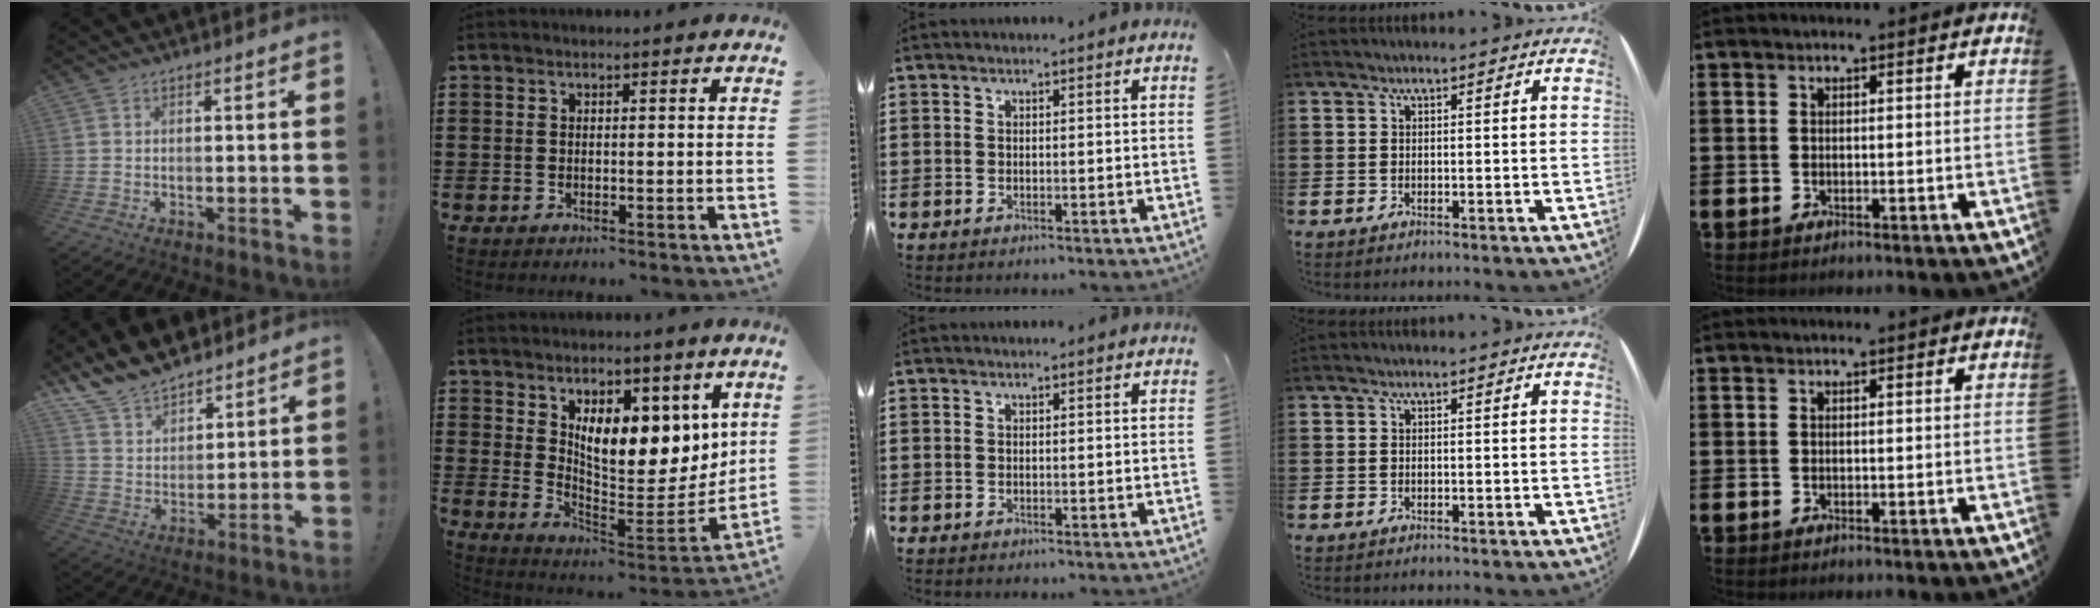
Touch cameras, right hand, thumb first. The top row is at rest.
{"thumb": {"total": 12.3, "force": [10.9, 4.9, 2.6], "torque": [-0.074, -0.082, 0.210]}, "index": {"total": 9.3, "force": [5.8, 4.6, 5.7], "torque": [-0.086, -0.049, 0.100]}}